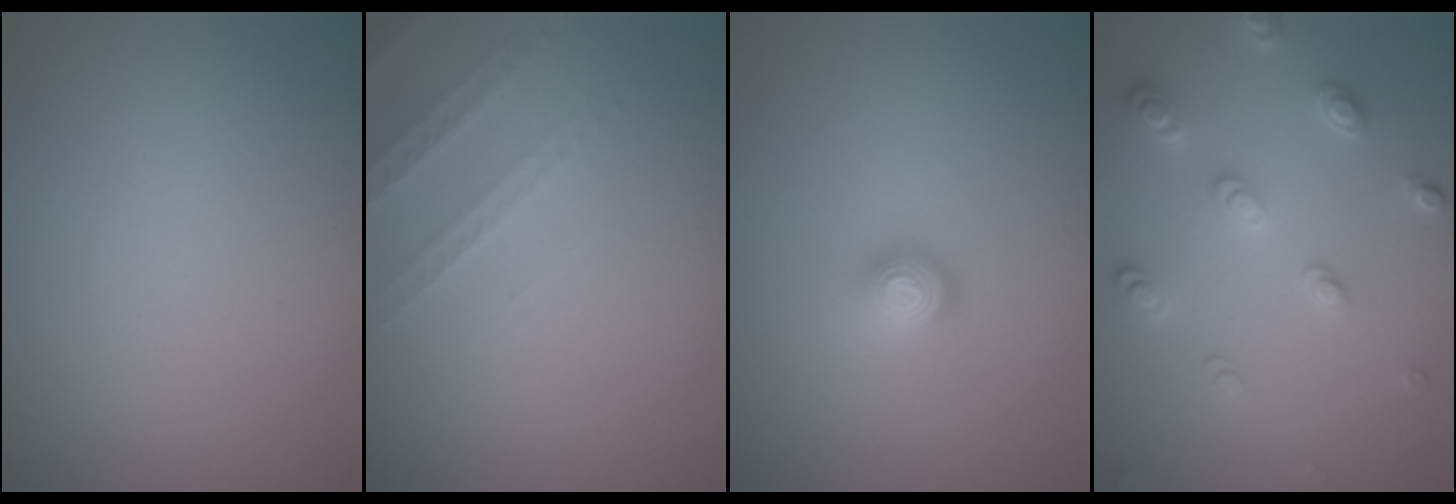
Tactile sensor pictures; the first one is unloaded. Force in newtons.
{"total": 1.9, "press": 1.8, "slide": 0.6}
{"total": 2.0, "press": 1.5, "slide": 1.4}
{"total": 3.0, "press": 2.9, "slide": 0.6}